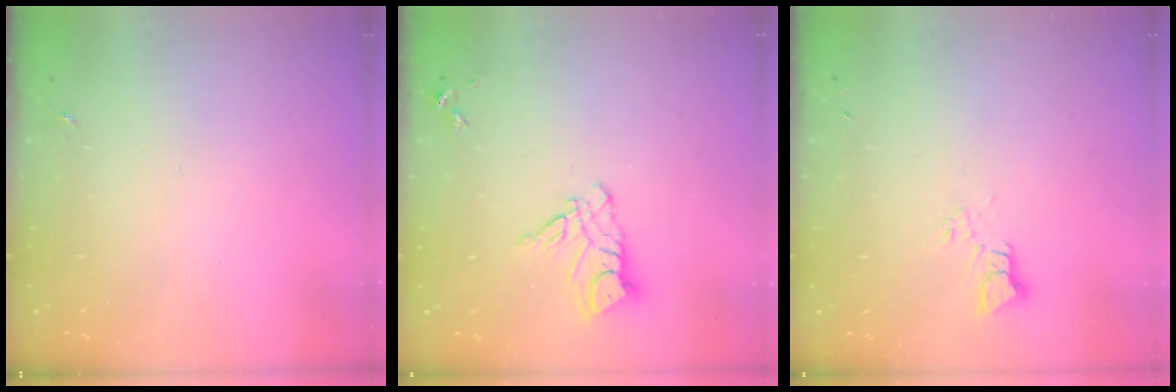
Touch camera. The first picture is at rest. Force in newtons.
{"total": 9.9, "press": 9.8, "slide": 1.1}
{"total": 3.6, "press": 3.6, "slide": 0.3}